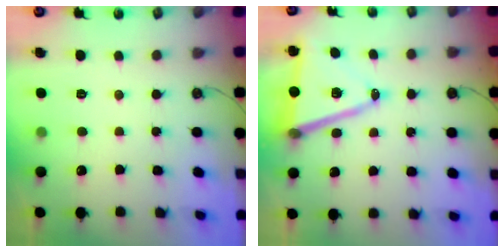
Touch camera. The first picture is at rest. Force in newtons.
{"total": 14.0, "press": 13.4, "slide": 3.9}